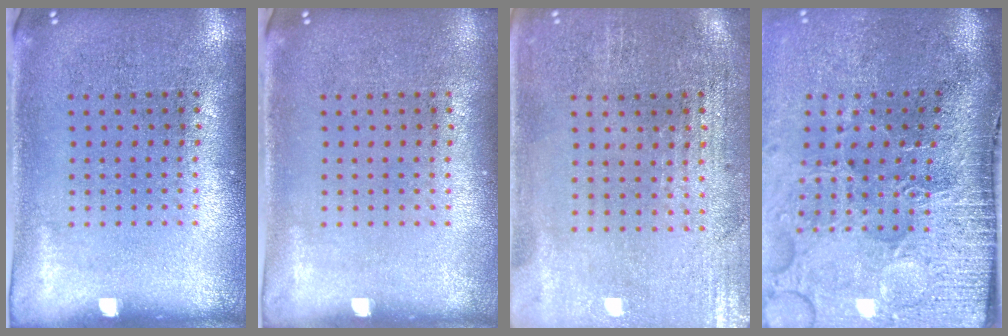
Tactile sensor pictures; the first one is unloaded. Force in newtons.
{"total": 0.0}
{"total": 0.6, "press": 0.5, "slide": 0.4}
{"total": 5.0, "press": 4.0, "slide": 3.0}